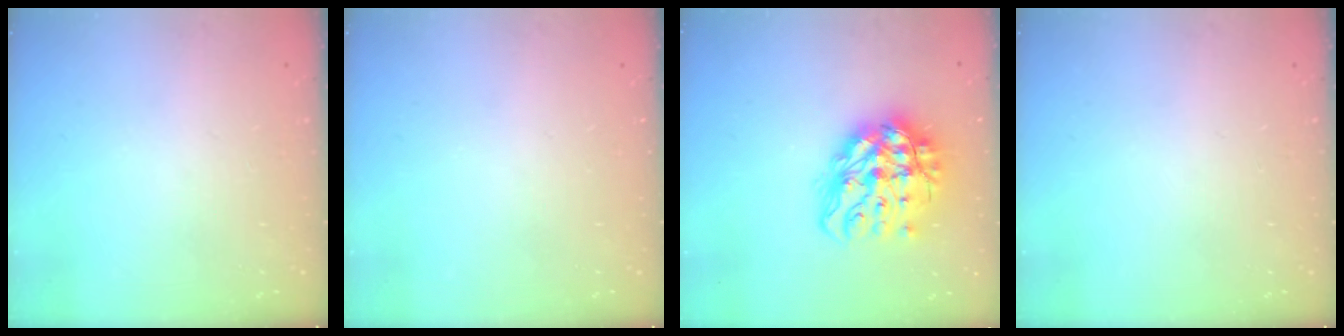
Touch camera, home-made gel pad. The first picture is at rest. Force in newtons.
{"total": 0.0}
{"total": 16.6, "press": 16.6, "slide": 1.3}
{"total": 0.0}